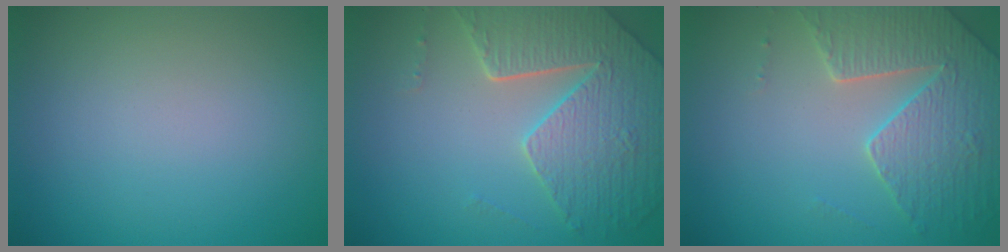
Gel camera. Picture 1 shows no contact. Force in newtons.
{"total": 6.2, "press": 5.1, "slide": 3.6}
{"total": 4.1, "press": 4.1, "slide": 0.5}